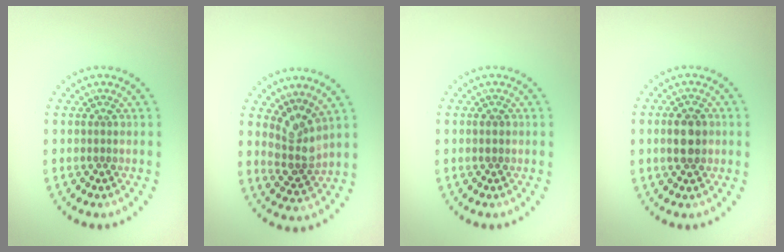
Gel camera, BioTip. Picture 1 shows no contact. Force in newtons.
{"total": 2.9, "press": 2.2, "slide": 1.8}
{"total": 0.8, "press": 0.8, "slide": 0.0}
{"total": 3.1, "press": 3.1, "slide": 0.1}